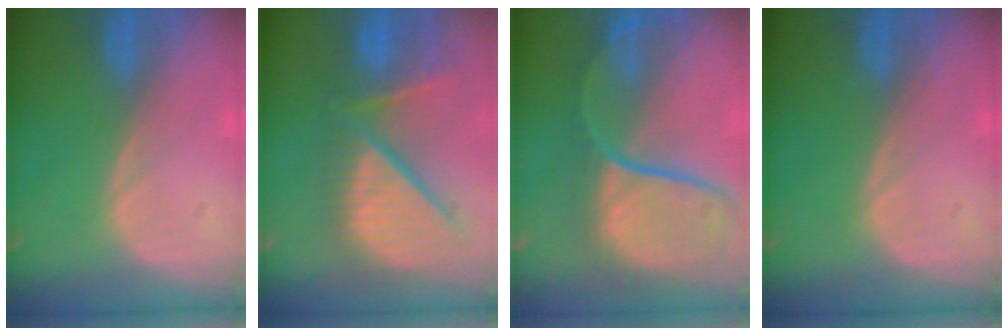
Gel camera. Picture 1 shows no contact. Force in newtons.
{"total": 13.1, "press": 11.0, "slide": 7.1}
{"total": 12.1, "press": 9.8, "slide": 7.1}
{"total": 0.0}